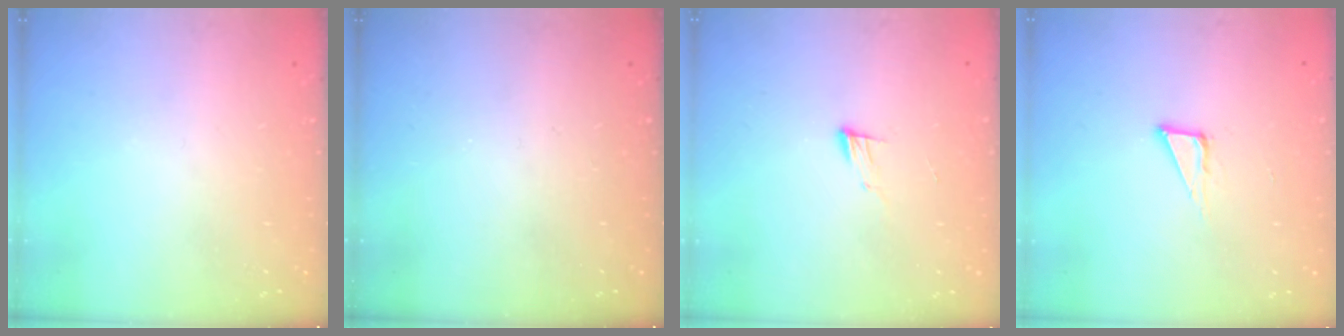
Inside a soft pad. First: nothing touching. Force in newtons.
{"total": 0.0}
{"total": 6.3, "press": 6.2, "slide": 0.5}
{"total": 6.4, "press": 6.4, "slide": 0.4}